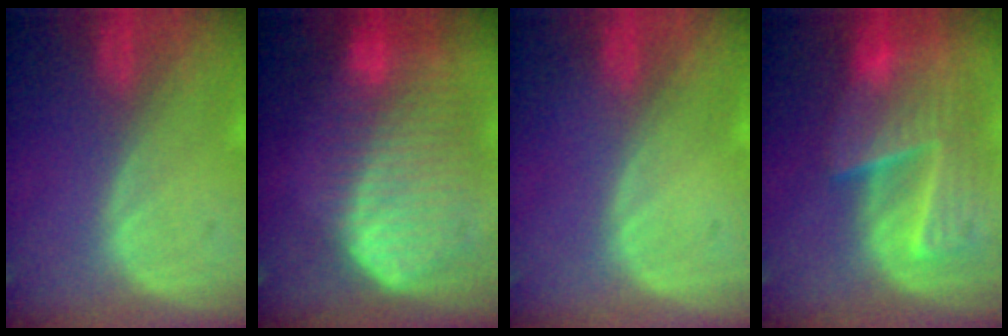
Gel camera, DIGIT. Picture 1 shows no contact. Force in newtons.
{"total": 10.3, "press": 9.0, "slide": 5.1}
{"total": 0.0}
{"total": 9.6, "press": 8.4, "slide": 4.6}